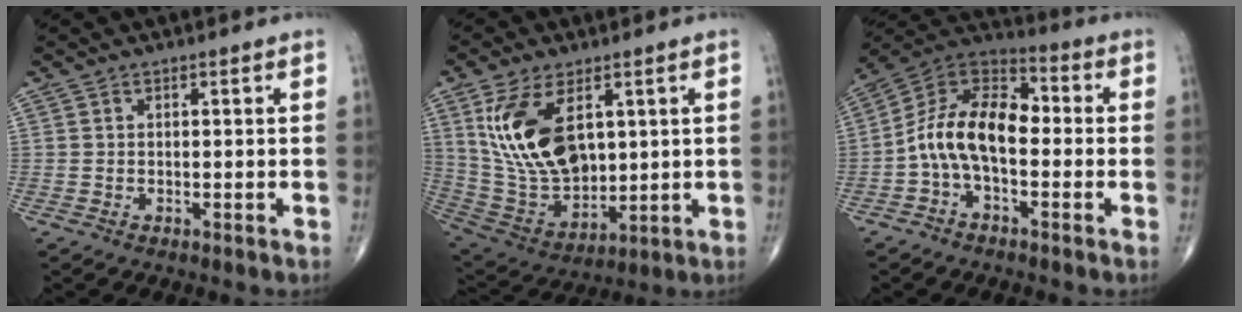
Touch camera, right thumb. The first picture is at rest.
{"total": 17.7, "force": [5.3, 10.1, 13.5], "torque": [-0.244, -0.027, 0.121]}
{"total": 13.2, "force": [-2.1, 7.6, 10.5], "torque": [-0.175, 0.049, -0.051]}